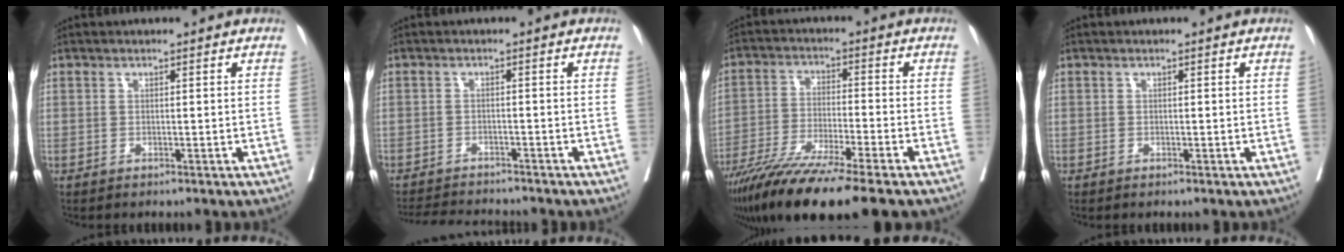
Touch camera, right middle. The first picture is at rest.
{"total": 8.3, "force": [-7.9, 1.0, 2.4], "torque": [-0.036, -0.006, -0.116]}
{"total": 15.4, "force": [-11.4, 0.0, 10.3], "torque": [-0.184, -0.048, -0.192]}
{"total": 0.6, "force": [0.5, 0.2, -0.1], "torque": [0.007, 0.007, 0.007]}